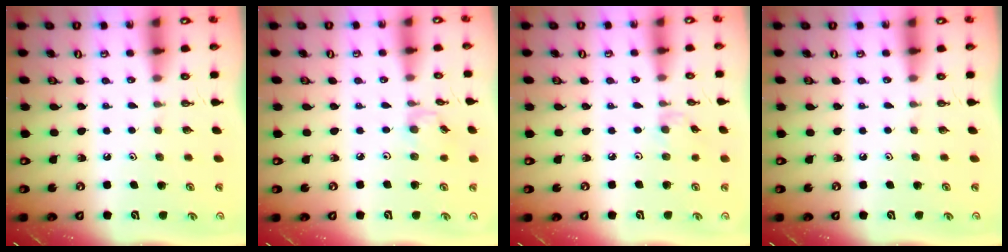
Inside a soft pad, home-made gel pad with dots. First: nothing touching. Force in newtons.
{"total": 3.1, "press": 3.1, "slide": 0.4}
{"total": 1.1, "press": 1.0, "slide": 0.4}
{"total": 0.0}